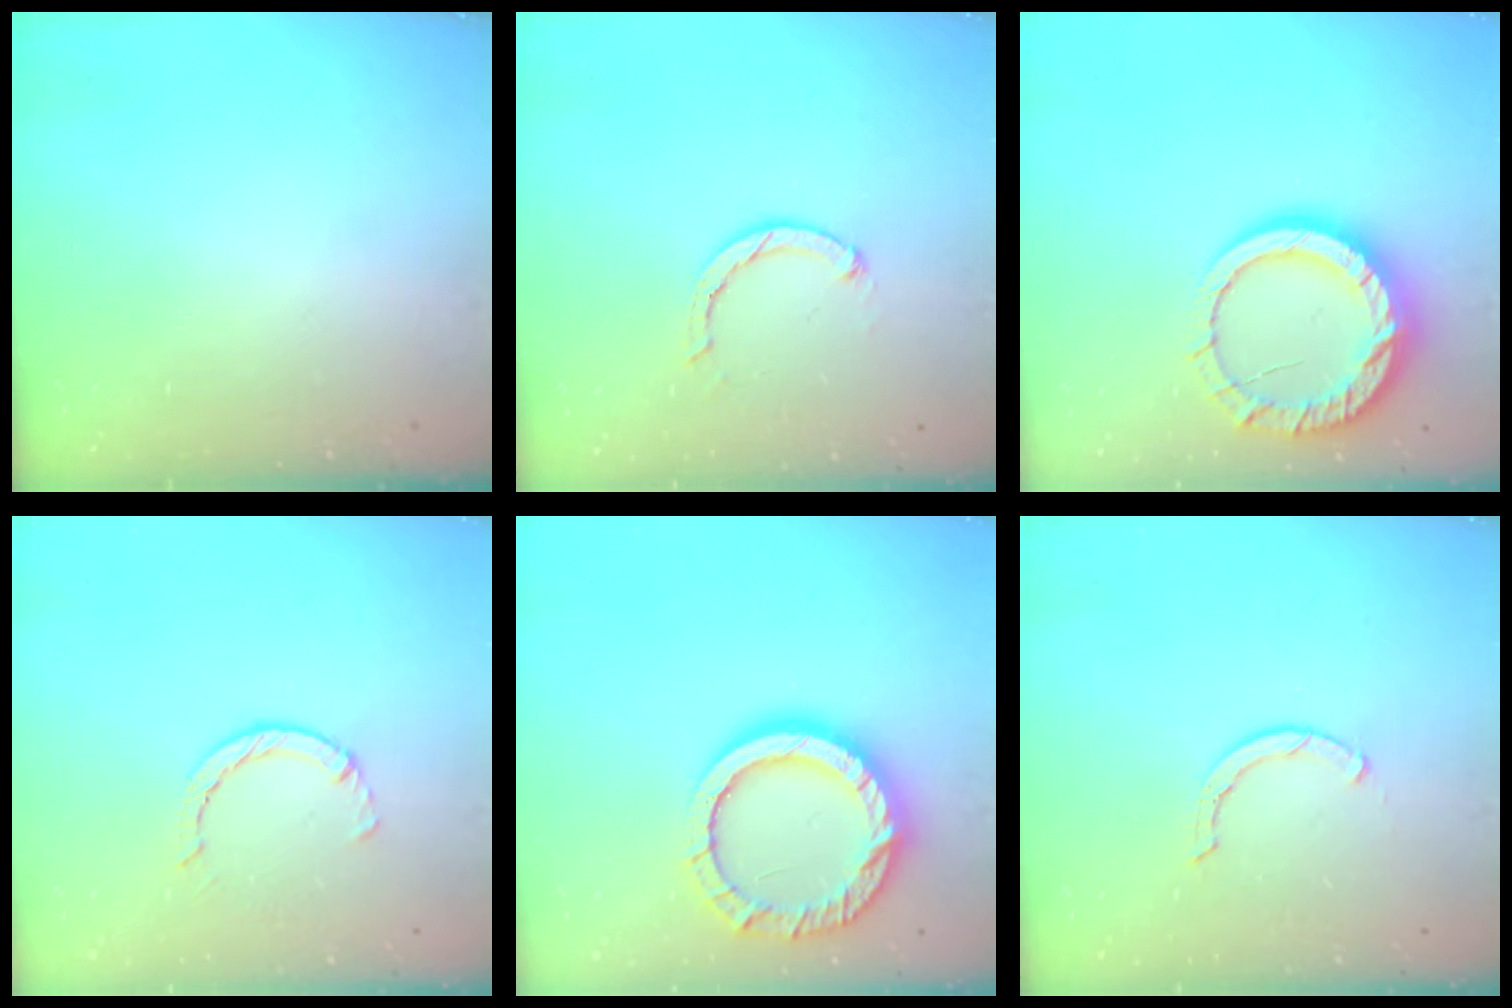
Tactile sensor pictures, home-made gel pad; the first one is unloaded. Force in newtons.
{"total": 2.4, "press": 2.3, "slide": 0.4}
{"total": 13.7, "press": 13.7, "slide": 1.3}
{"total": 2.5, "press": 2.4, "slide": 0.4}
{"total": 16.8, "press": 16.7, "slide": 1.8}
{"total": 1.7, "press": 1.6, "slide": 0.3}